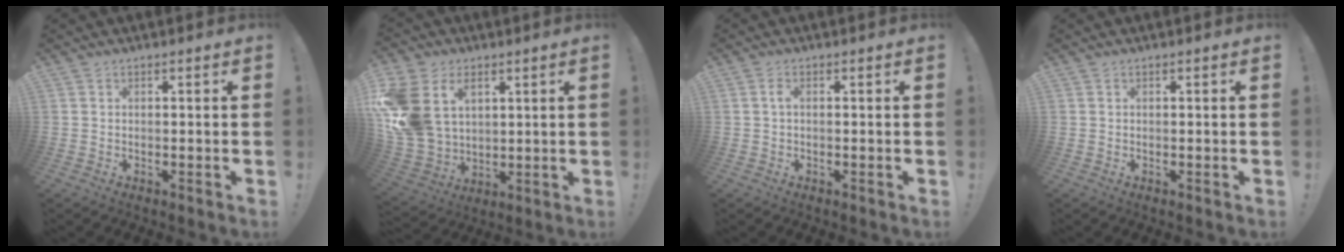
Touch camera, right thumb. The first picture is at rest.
{"total": 18.0, "force": [5.7, 13.7, 10.2], "torque": [-0.214, -0.029, 0.111]}
{"total": 1.4, "force": [-0.1, 0.3, 1.3], "torque": [-0.026, 0.004, -0.003]}
{"total": 0.0}